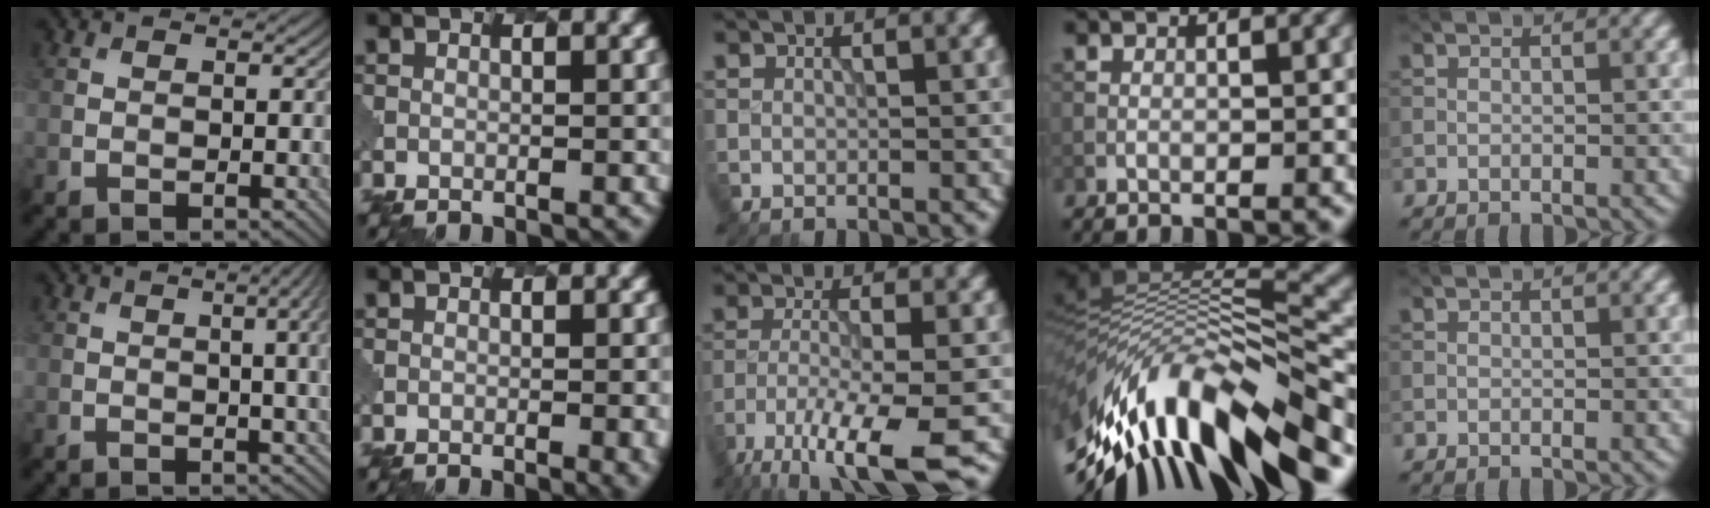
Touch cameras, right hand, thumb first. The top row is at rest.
{"thumb": {"total": 5.7, "force": [0.8, 1.7, 5.4], "torque": [-0.054, 0.015, 0.010]}, "index": {"total": 2.4, "force": [-0.9, 0.5, 2.1], "torque": [-0.024, -0.001, -0.010]}, "middle": {"total": 8.8, "force": [-5.6, 1.7, 6.5], "torque": [-0.118, -0.013, -0.105]}, "ring": {"total": 13.9, "force": [-6.9, 5.1, 11.0], "torque": [-0.209, 0.024, -0.118]}}